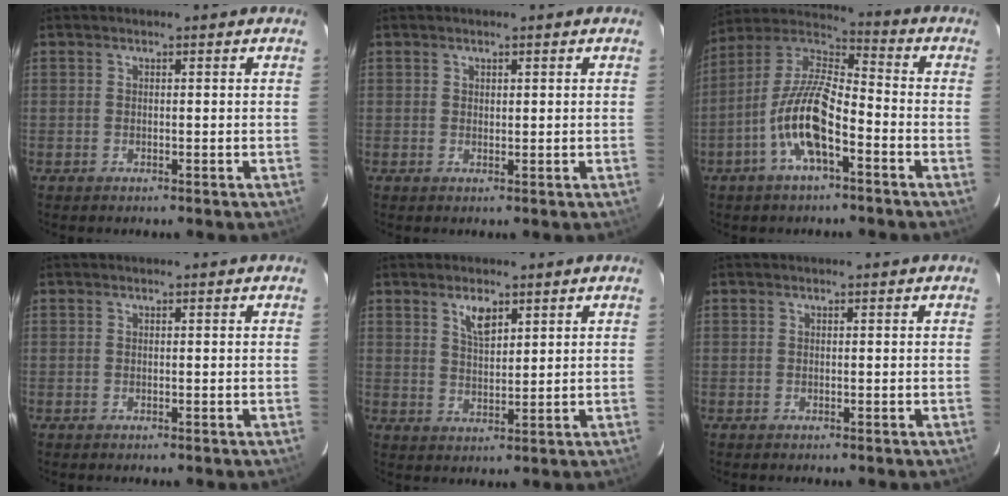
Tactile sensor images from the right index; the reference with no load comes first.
{"total": 0.8, "force": [0.5, 0.6, 0.2], "torque": [-0.003, 0.002, 0.008]}
{"total": 13.3, "force": [-5.7, 4.2, 11.3], "torque": [-0.234, 0.001, -0.113]}
{"total": 0.0}
{"total": 4.6, "force": [2.8, 1.9, 3.1], "torque": [-0.054, 0.000, 0.052]}
{"total": 0.0}